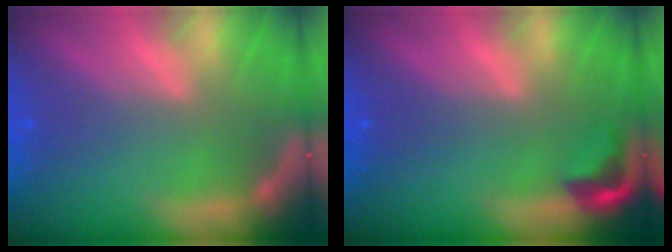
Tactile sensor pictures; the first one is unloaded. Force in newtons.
{"total": 2.4}